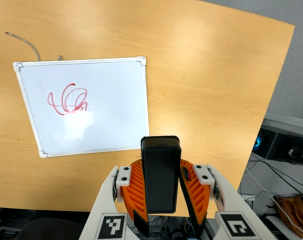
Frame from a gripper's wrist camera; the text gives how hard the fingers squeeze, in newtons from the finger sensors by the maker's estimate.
{"total": 7.8, "left": 7.0, "right": 8.6}